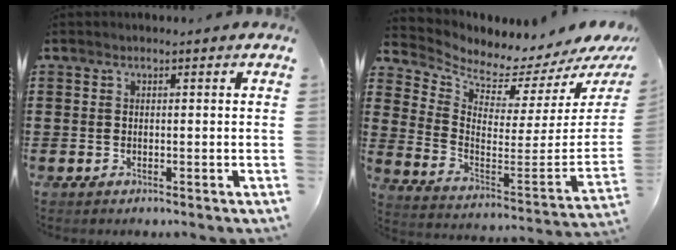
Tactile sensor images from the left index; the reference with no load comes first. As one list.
[{"total": 2.5, "force": [2.4, -0.1, 0.2], "torque": [-0.022, -0.060, 0.030]}]